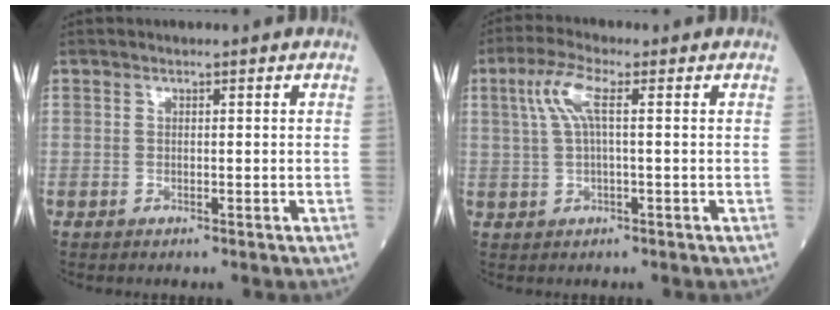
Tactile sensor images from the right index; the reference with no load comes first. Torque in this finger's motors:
{"motor_torque": [0.16, 0.10, 0.34, 0.12]}